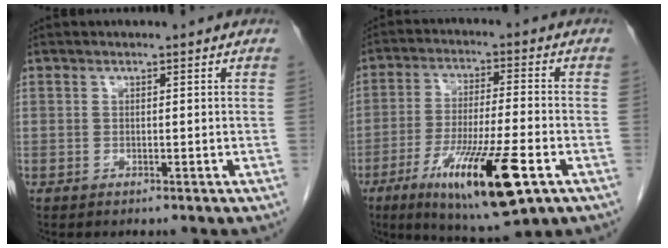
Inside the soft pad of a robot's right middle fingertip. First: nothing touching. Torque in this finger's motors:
{"motor_torque": [1.52, -0.62, 0.76, 0.21]}